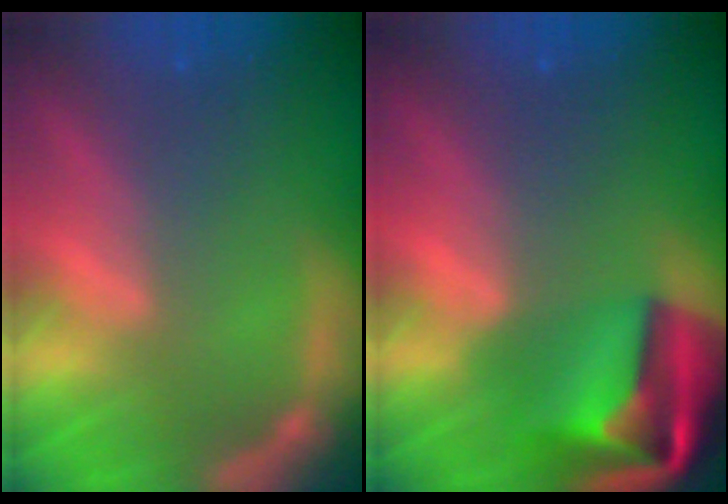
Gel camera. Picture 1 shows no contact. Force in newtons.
{"total": 9.5}